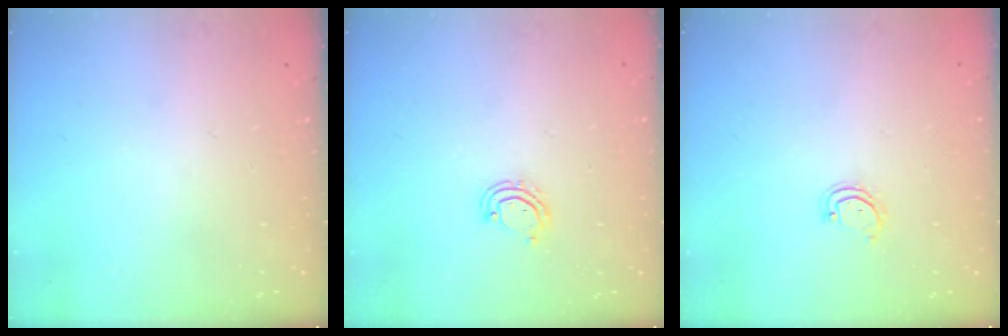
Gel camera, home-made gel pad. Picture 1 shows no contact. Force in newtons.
{"total": 5.0, "press": 5.0, "slide": 0.3}
{"total": 2.8, "press": 2.8, "slide": 0.3}